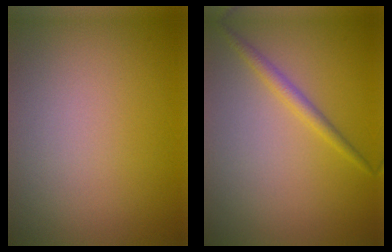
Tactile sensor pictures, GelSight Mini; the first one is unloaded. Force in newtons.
{"total": 1.6, "press": 1.6, "slide": 0.0}